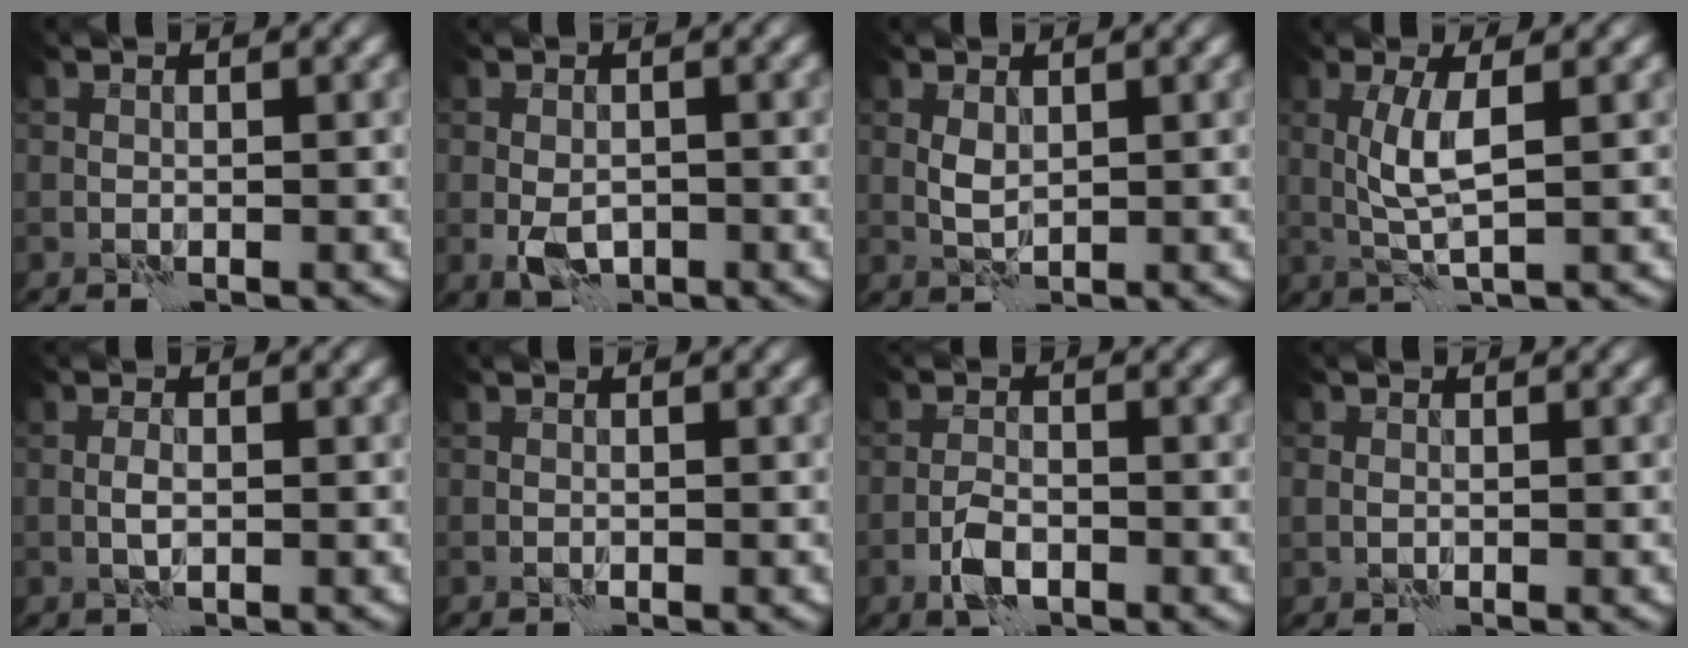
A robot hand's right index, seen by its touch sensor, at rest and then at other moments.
{"total": 3.1, "force": [-0.9, 2.0, 2.2], "torque": [-0.040, -0.006, -0.017]}
{"total": 1.5, "force": [0.6, 0.8, 1.0], "torque": [-0.025, 0.002, 0.015]}
{"total": 3.5, "force": [0.5, 0.8, 3.4], "torque": [-0.071, 0.007, 0.011]}
{"total": 1.1, "force": [-0.1, 0.5, 1.0], "torque": [-0.022, 0.003, -0.004]}
{"total": 0.0}
{"total": 2.9, "force": [-1.6, 1.4, 2.1], "torque": [-0.040, 0.001, -0.034]}
{"total": 0.9, "force": [0.1, 0.8, 0.3], "torque": [-0.005, 0.001, 0.004]}